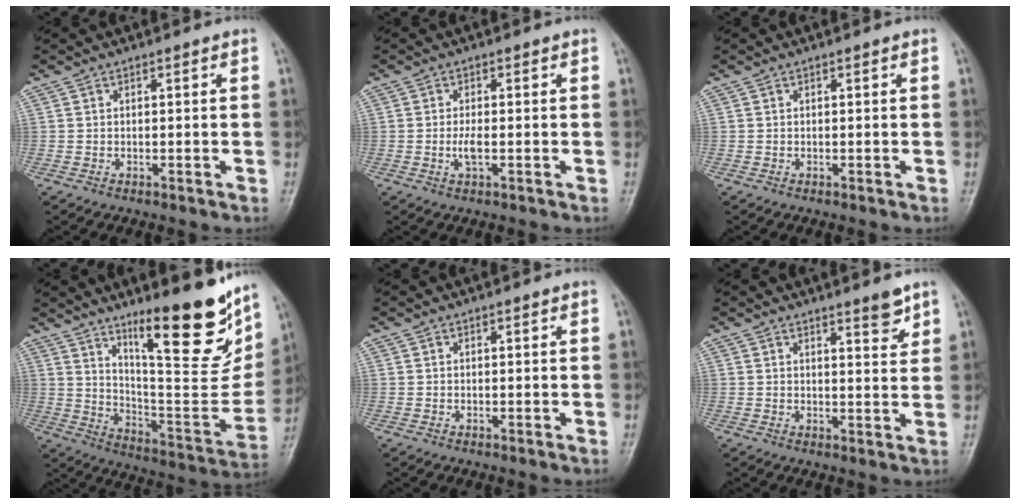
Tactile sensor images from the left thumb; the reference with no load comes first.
{"total": 2.6, "force": [-0.4, 0.9, 2.4], "torque": [-0.052, -0.003, -0.011]}
{"total": 0.0}
{"total": 22.5, "force": [14.4, 5.3, 16.5], "torque": [-0.204, -0.088, 0.234]}
{"total": 0.0}
{"total": 3.7, "force": [2.8, 0.8, 2.3], "torque": [-0.023, -0.023, 0.039]}